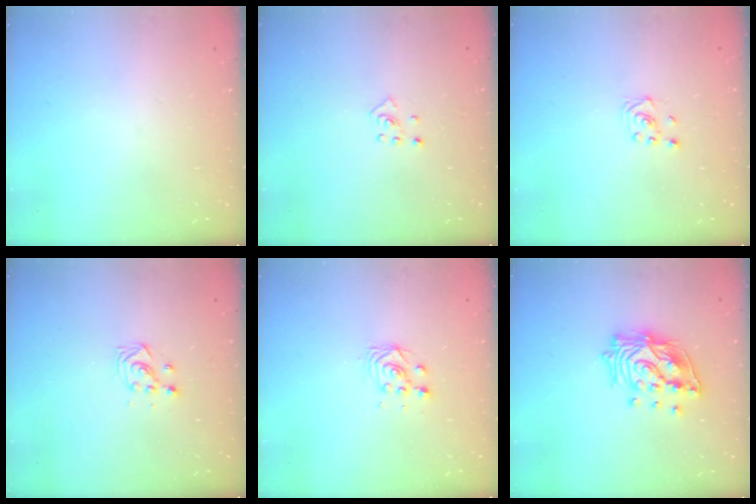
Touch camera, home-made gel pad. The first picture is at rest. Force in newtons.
{"total": 3.6, "press": 3.6, "slide": 0.6}
{"total": 1.9, "press": 1.8, "slide": 0.6}
{"total": 2.9, "press": 2.9, "slide": 0.3}
{"total": 2.8, "press": 2.5, "slide": 1.3}
{"total": 16.3, "press": 16.2, "slide": 2.1}